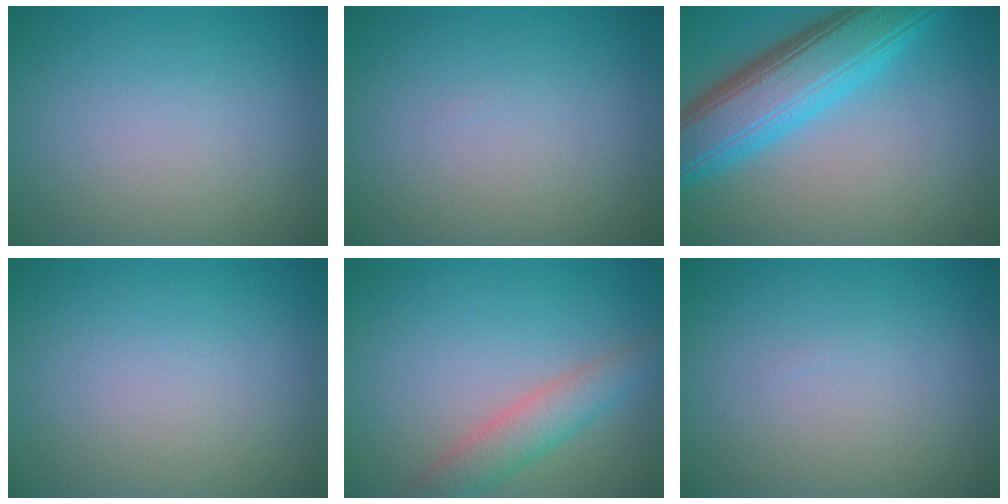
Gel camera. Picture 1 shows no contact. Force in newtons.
{"total": 0.0}
{"total": 8.8, "press": 8.8, "slide": 0.2}
{"total": 0.0}
{"total": 3.4, "press": 3.4, "slide": 0.2}
{"total": 0.0}